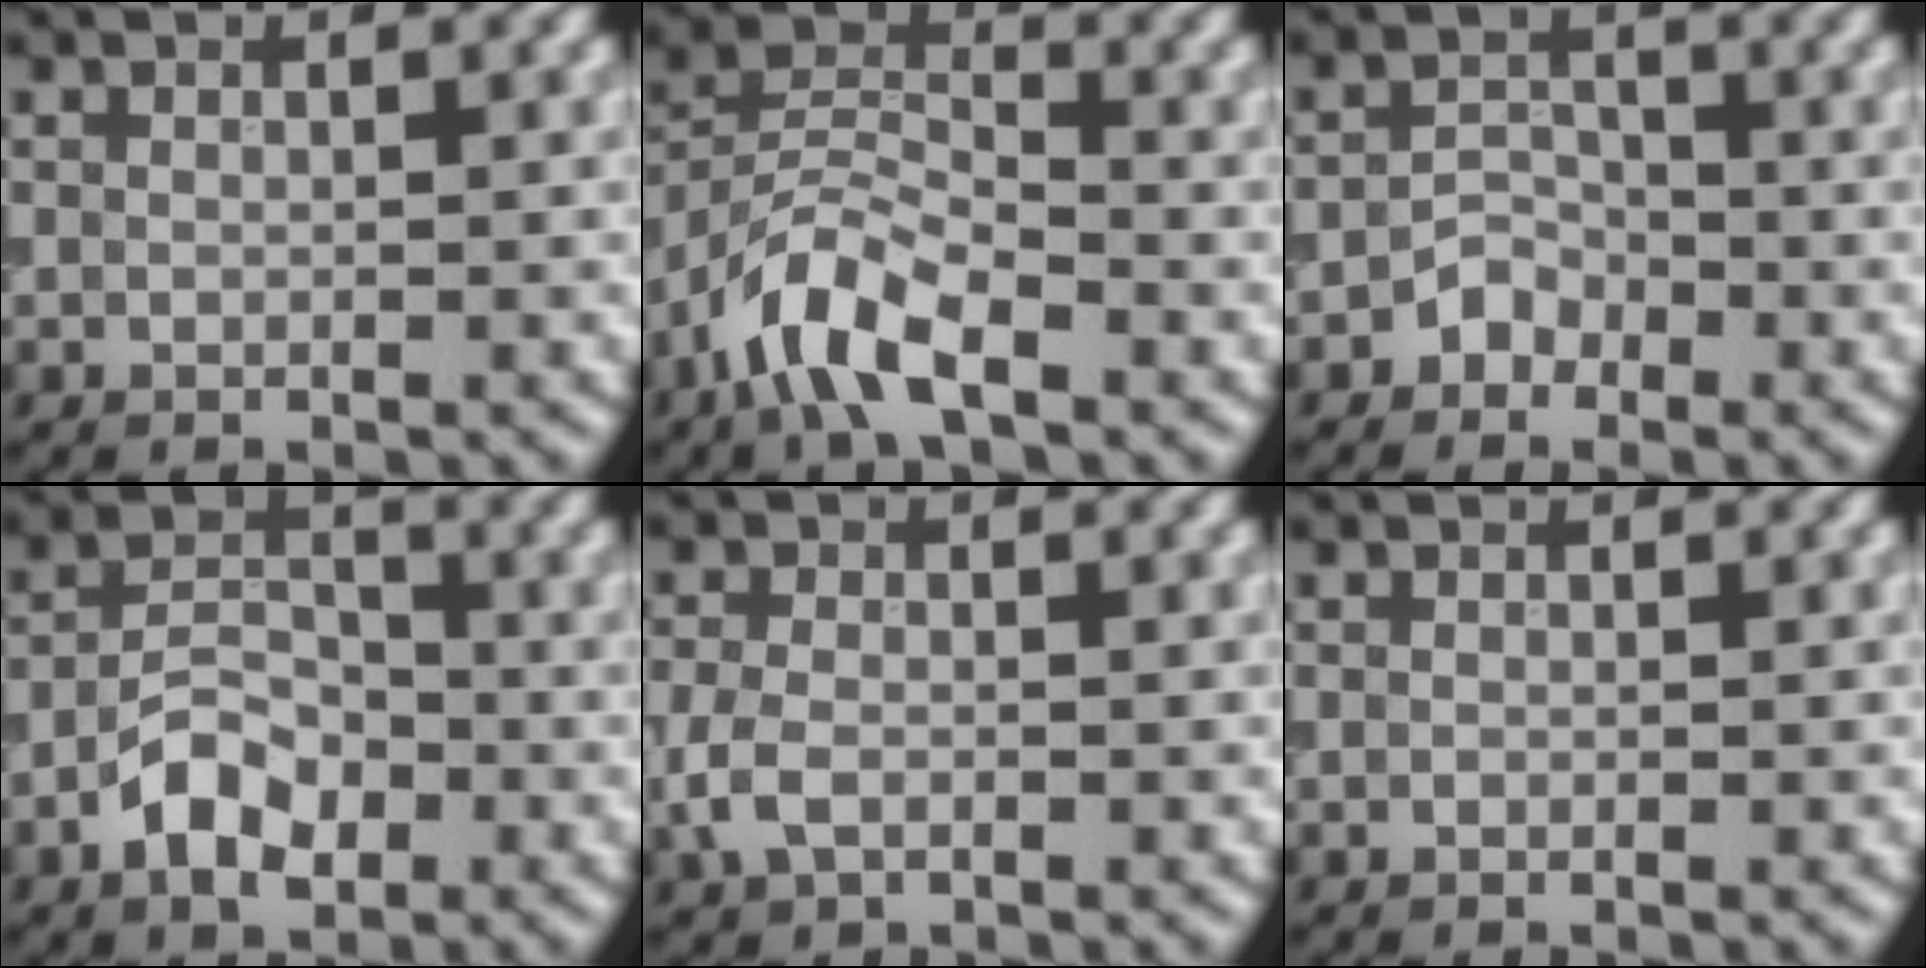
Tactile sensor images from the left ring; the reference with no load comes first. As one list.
[{"total": 6.3, "force": [-3.8, 2.7, 4.3], "torque": [-0.078, 0.008, -0.084]}, {"total": 1.8, "force": [-1.3, 1.2, 0.4], "torque": [0.001, 0.009, -0.027]}, {"total": 4.8, "force": [-2.5, 2.7, 3.2], "torque": [-0.049, 0.009, -0.053]}, {"total": 2.7, "force": [-1.0, 1.7, 1.8], "torque": [-0.044, -0.003, -0.026]}, {"total": 0.0}]